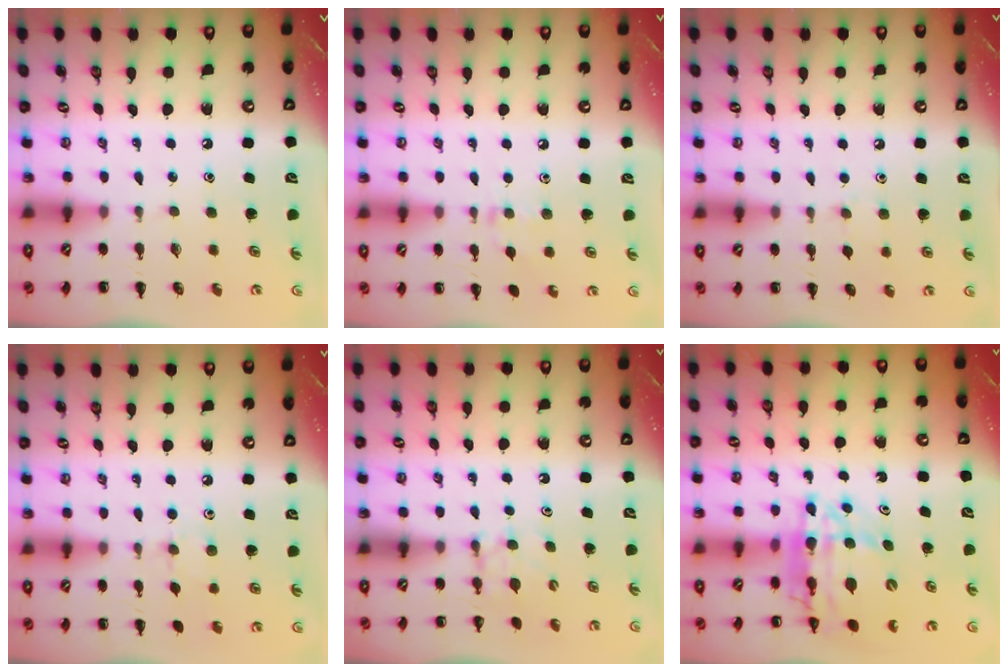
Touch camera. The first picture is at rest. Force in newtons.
{"total": 6.5, "press": 6.4, "slide": 1.5}
{"total": 4.6, "press": 4.3, "slide": 1.5}
{"total": 6.4, "press": 6.2, "slide": 1.6}
{"total": 4.3, "press": 4.1, "slide": 1.4}
{"total": 14.0, "press": 13.4, "slide": 4.0}